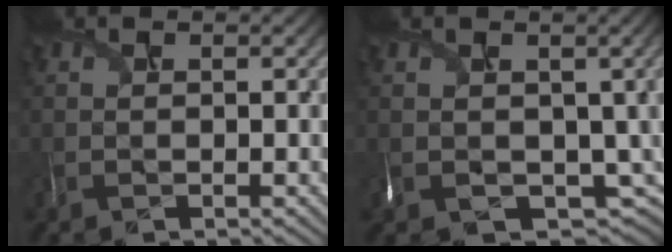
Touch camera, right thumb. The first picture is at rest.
{"total": 5.6, "force": [-0.1, 4.2, 3.8], "torque": [-0.094, -0.027, 0.016]}